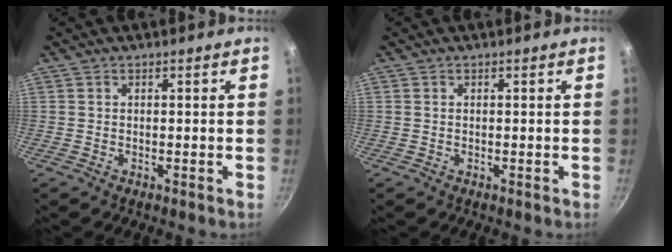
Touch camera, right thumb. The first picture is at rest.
{"total": 0.0}